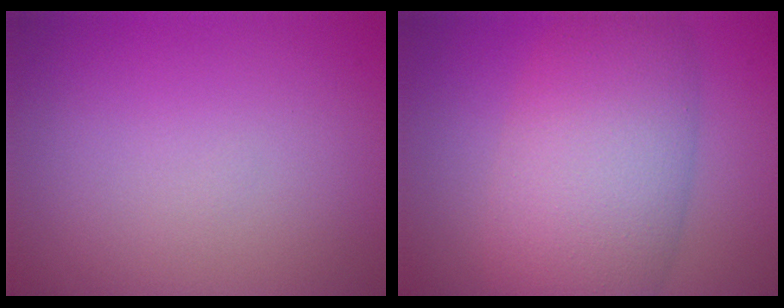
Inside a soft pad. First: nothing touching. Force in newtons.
{"total": 9.6, "press": 9.6, "slide": 0.2}